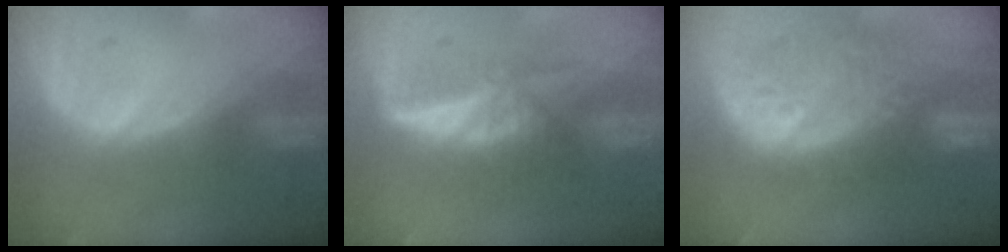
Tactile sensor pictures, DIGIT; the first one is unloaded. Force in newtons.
{"total": 6.0, "press": 5.3, "slide": 2.7}
{"total": 11.3, "press": 10.6, "slide": 3.9}